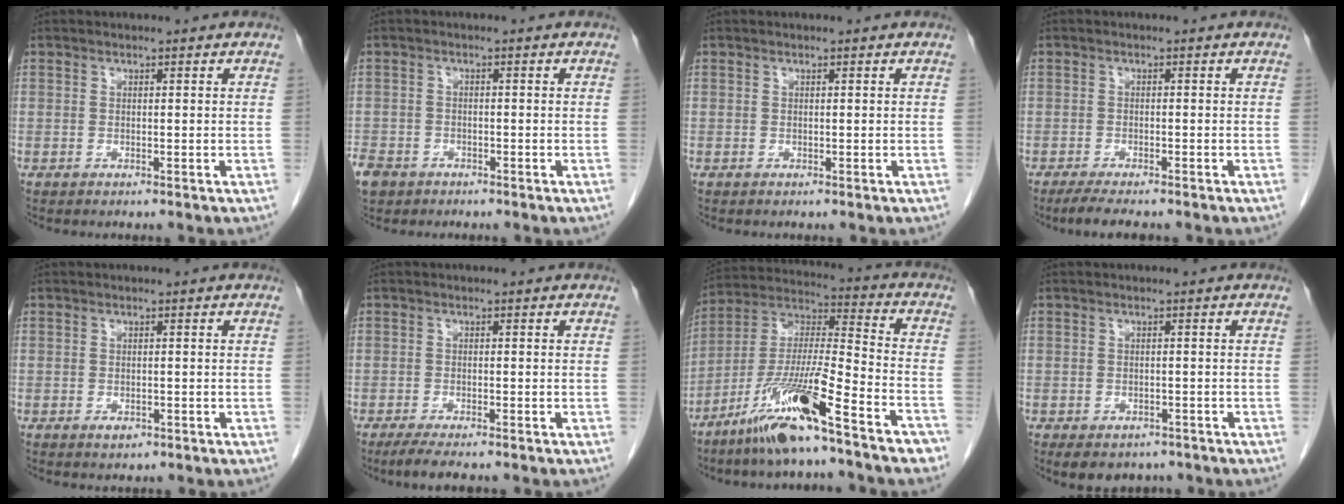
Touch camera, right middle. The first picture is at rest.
{"total": 6.0, "force": [-4.1, 3.9, 1.9], "torque": [-0.052, -0.003, -0.071]}
{"total": 0.0}
{"total": 4.9, "force": [-4.1, 0.7, 2.7], "torque": [-0.045, -0.012, -0.062]}
{"total": 1.4, "force": [-0.7, 0.8, 0.9], "torque": [-0.014, 0.001, -0.004]}
{"total": 4.1, "force": [-3.3, 0.4, 2.5], "torque": [-0.044, -0.011, -0.051]}
{"total": 17.2, "force": [-11.2, 1.1, 13.0], "torque": [-0.265, -0.017, -0.204]}
{"total": 6.6, "force": [-4.9, 3.6, 2.3], "torque": [-0.028, 0.005, -0.065]}